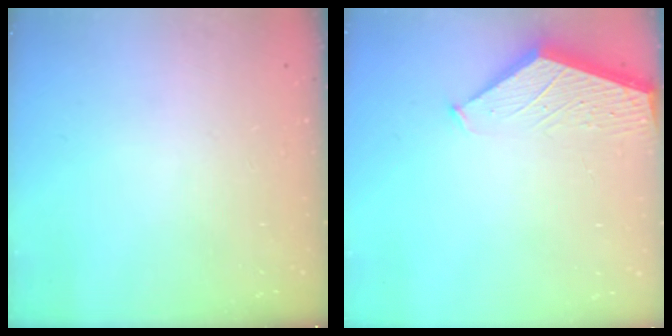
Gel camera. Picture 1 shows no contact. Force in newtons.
{"total": 1.9, "press": 1.9, "slide": 0.2}